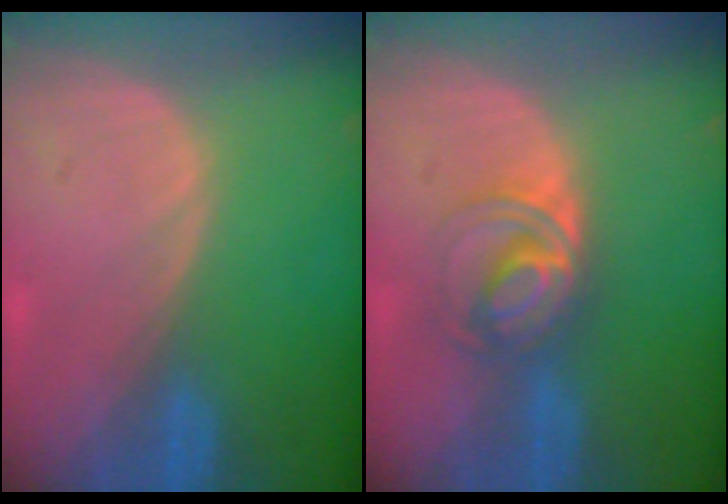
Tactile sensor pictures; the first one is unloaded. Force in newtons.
{"total": 5.8, "press": 5.4, "slide": 2.1}